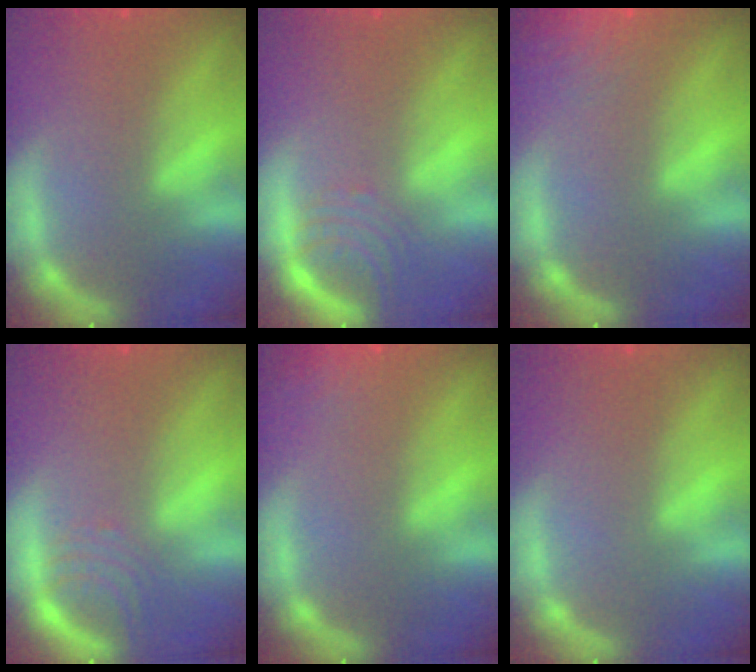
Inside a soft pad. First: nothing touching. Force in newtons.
{"total": 3.5}
{"total": 8.0}
{"total": 3.0}
{"total": 3.0}
{"total": 0.0}